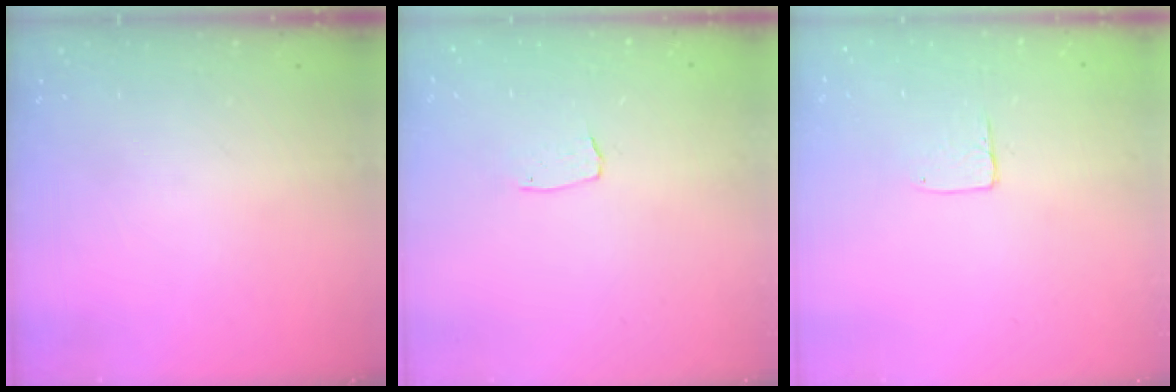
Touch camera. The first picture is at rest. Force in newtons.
{"total": 4.0, "press": 3.9, "slide": 0.2}
{"total": 3.6, "press": 3.6, "slide": 0.3}